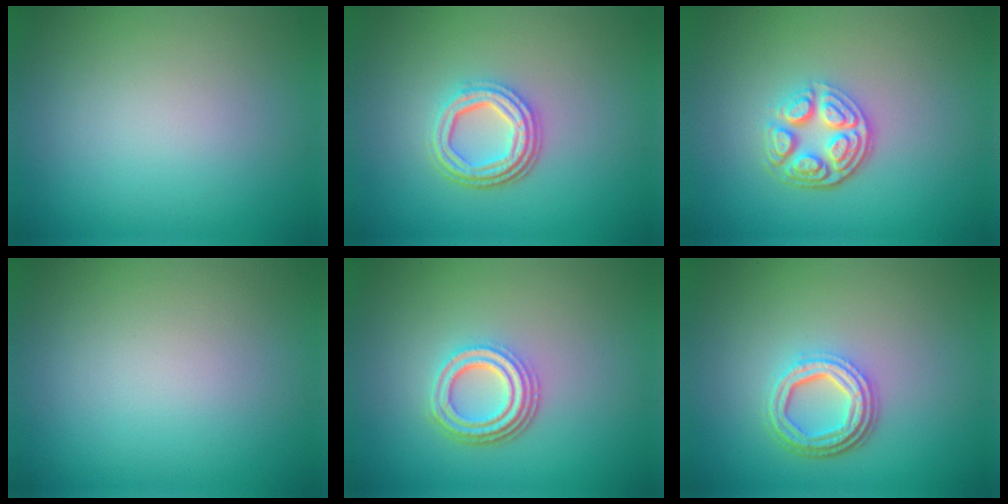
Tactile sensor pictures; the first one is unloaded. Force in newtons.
{"total": 4.4, "press": 3.2, "slide": 3.0}
{"total": 4.3, "press": 3.3, "slide": 2.7}
{"total": 0.0}
{"total": 4.1, "press": 3.1, "slide": 2.7}
{"total": 4.2, "press": 3.2, "slide": 2.8}